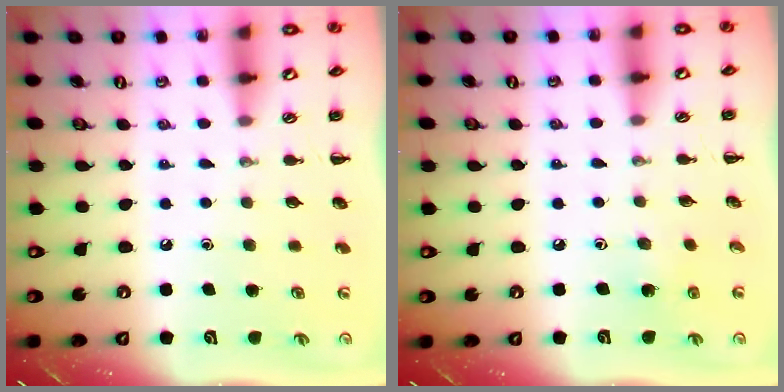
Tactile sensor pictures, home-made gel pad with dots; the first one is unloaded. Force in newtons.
{"total": 3.7, "press": 3.5, "slide": 1.1}